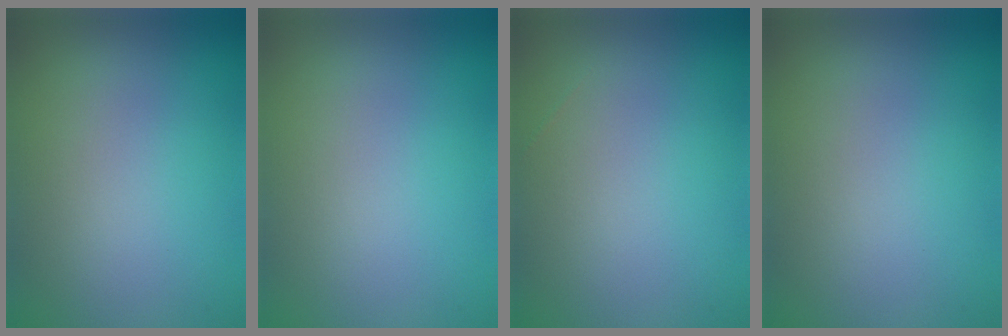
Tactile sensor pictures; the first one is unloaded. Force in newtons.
{"total": 0.0}
{"total": 0.0}
{"total": 0.0}